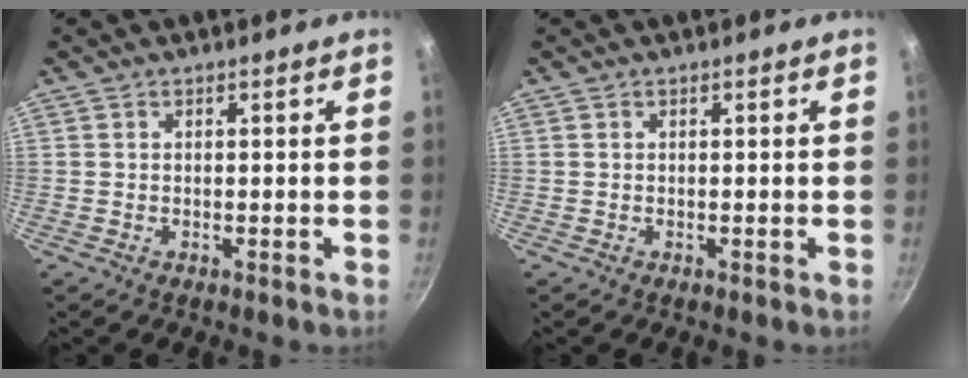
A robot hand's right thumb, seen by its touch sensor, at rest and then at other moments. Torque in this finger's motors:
{"motor_torque": [-0.01, 0.01, 0.00, 0.00, 0.03]}